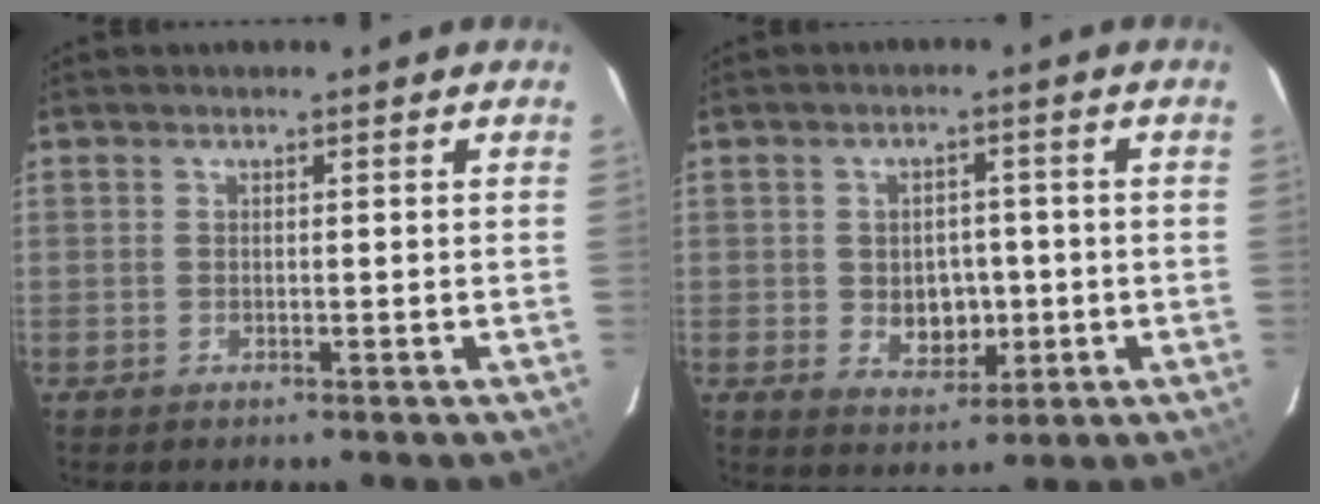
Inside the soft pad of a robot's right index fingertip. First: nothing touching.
{"total": 6.4, "force": [-0.9, 4.9, 4.0], "torque": [-0.073, 0.001, 0.001]}